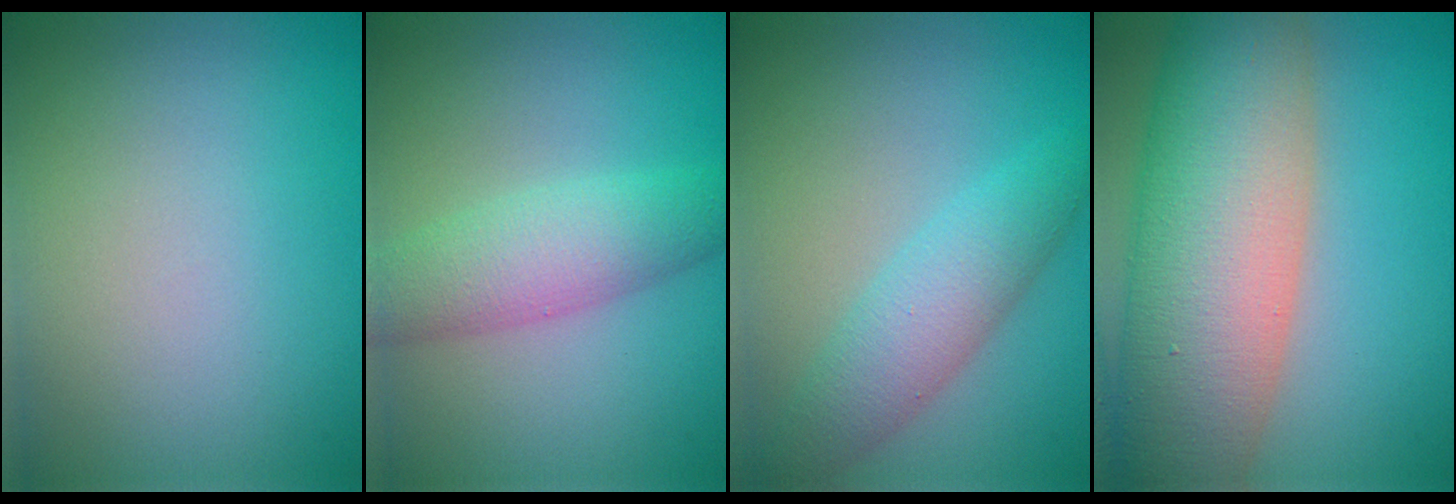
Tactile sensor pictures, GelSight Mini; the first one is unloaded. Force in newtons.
{"total": 4.6, "press": 4.6, "slide": 0.1}
{"total": 4.4, "press": 4.4, "slide": 0.2}
{"total": 13.9, "press": 13.9, "slide": 0.6}